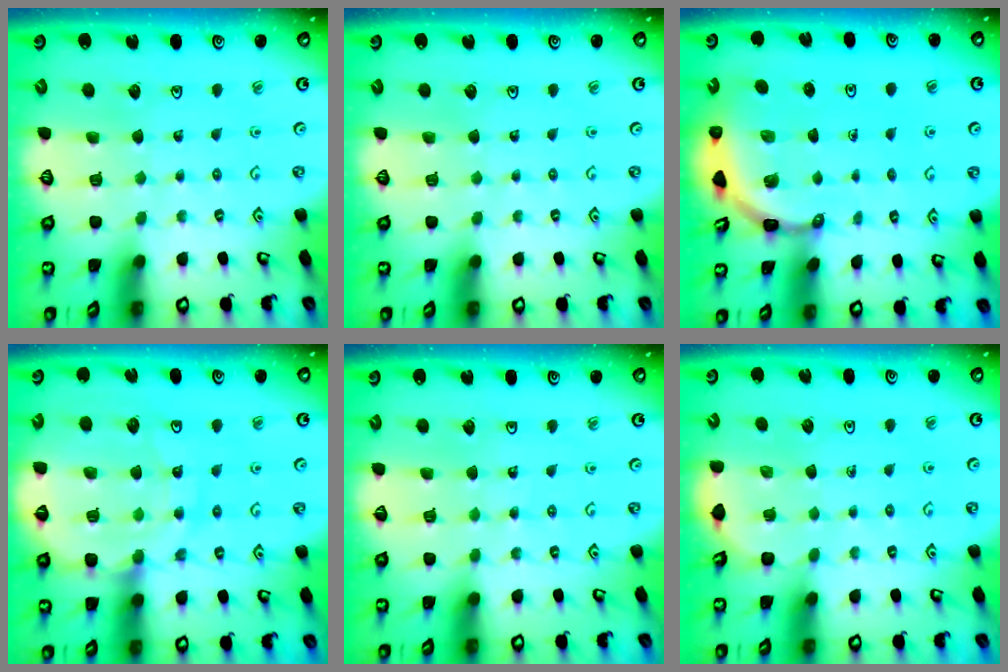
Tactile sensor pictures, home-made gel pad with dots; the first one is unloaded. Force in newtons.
{"total": 0.0}
{"total": 3.5, "press": 3.5, "slide": 0.3}
{"total": 15.0, "press": 14.6, "slide": 3.5}
{"total": 2.9, "press": 2.8, "slide": 0.3}
{"total": 2.7, "press": 2.6, "slide": 0.8}